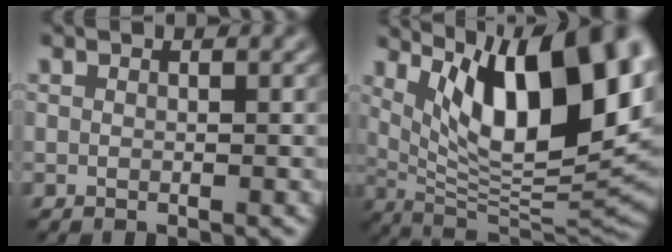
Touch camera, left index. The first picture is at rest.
{"total": 15.3, "force": [5.5, 5.9, 13.0], "torque": [-0.179, -0.002, 0.095]}